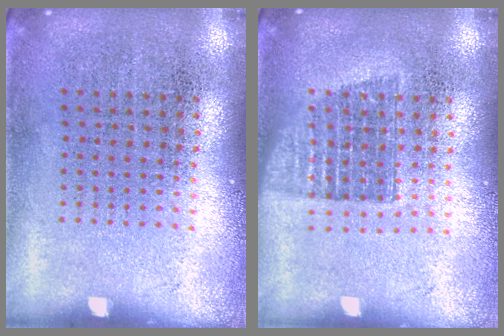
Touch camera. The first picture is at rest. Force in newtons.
{"total": 1.3, "press": 1.1, "slide": 0.6}